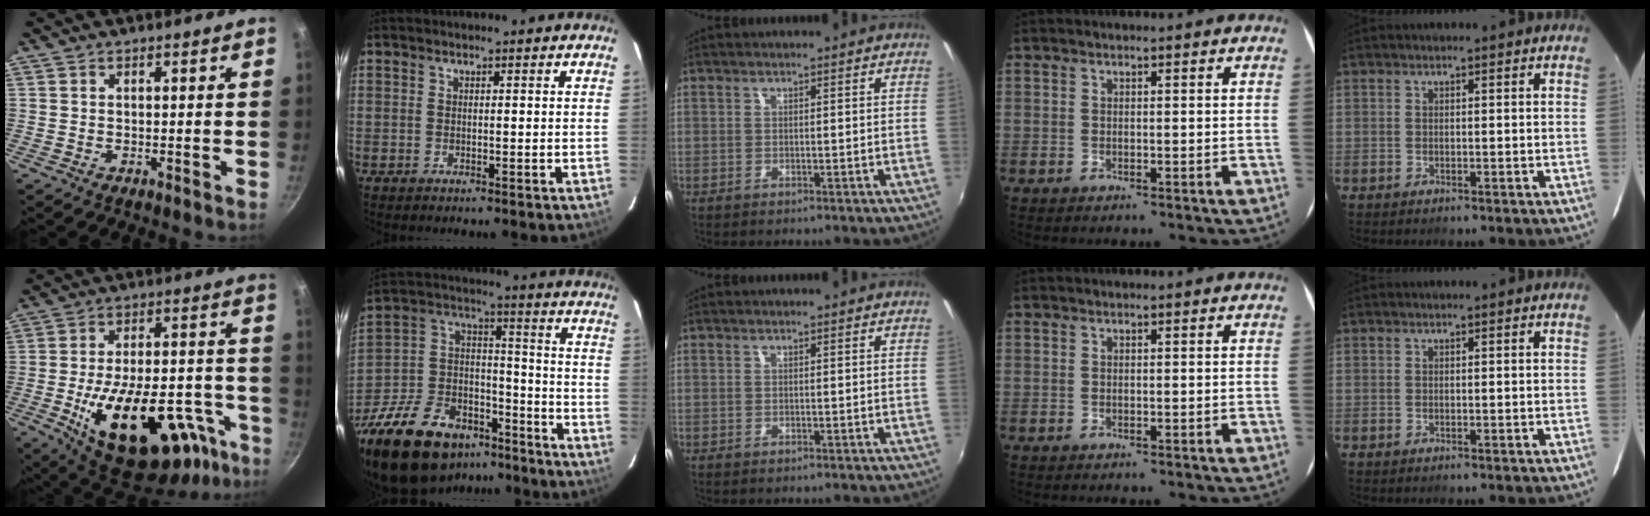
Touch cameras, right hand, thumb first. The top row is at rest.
{"thumb": {"total": 29.9, "force": [-13.6, 14.5, 22.4], "torque": [-0.281, 0.052, -0.183]}, "index": {"total": 29.8, "force": [-20.9, 14.8, 15.3], "torque": [-0.340, 0.007, -0.324]}}